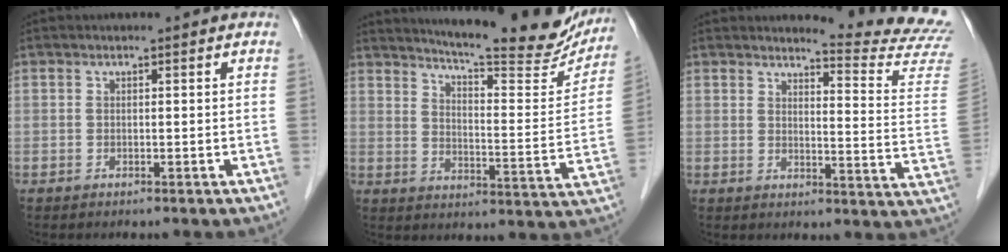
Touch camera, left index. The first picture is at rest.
{"total": 23.4, "force": [20.9, 2.9, 10.1], "torque": [-0.143, -0.058, 0.260]}
{"total": 13.4, "force": [13.2, -1.8, 1.3], "torque": [-0.012, -0.137, 0.132]}